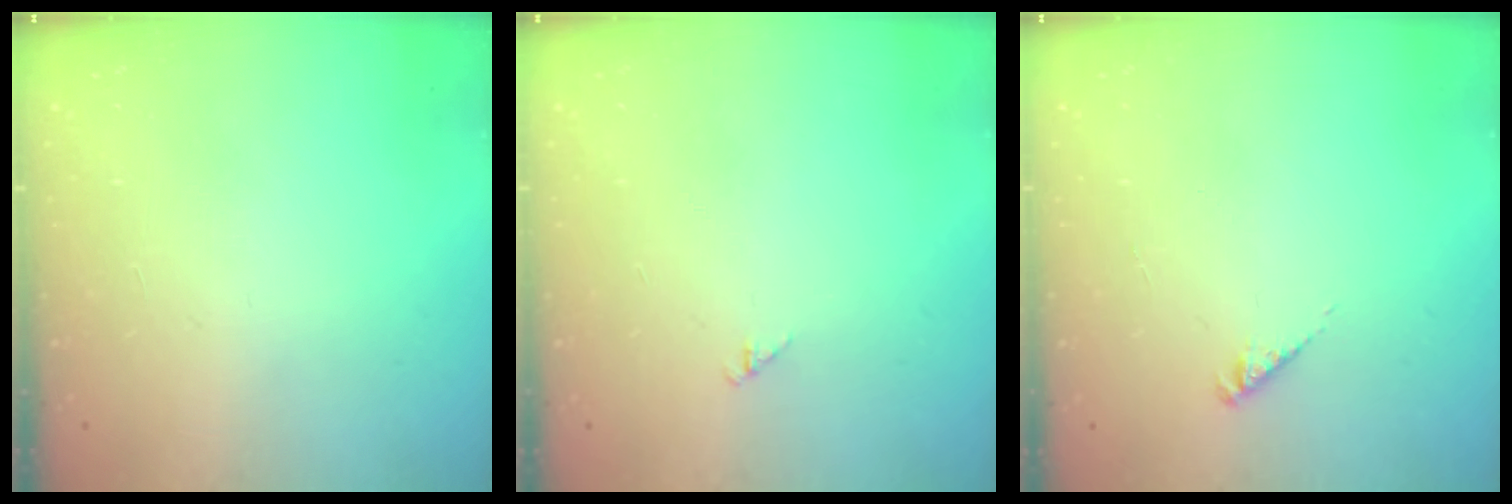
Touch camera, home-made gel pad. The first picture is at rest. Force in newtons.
{"total": 1.3, "press": 1.2, "slide": 0.3}
{"total": 2.5, "press": 2.5, "slide": 0.5}